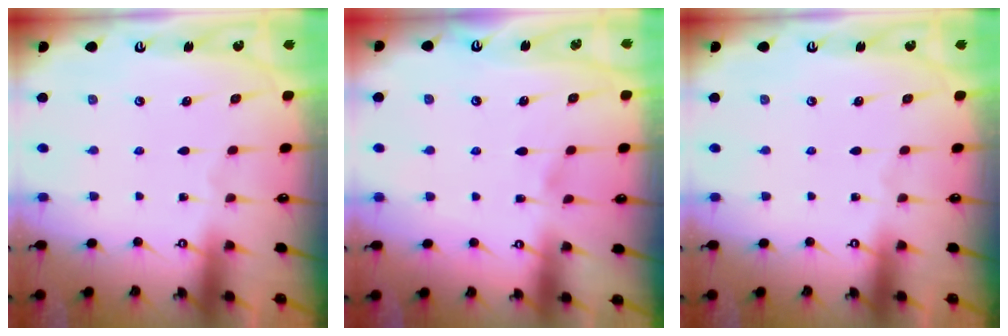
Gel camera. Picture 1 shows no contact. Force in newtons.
{"total": 4.0, "press": 3.9, "slide": 0.5}
{"total": 0.0}